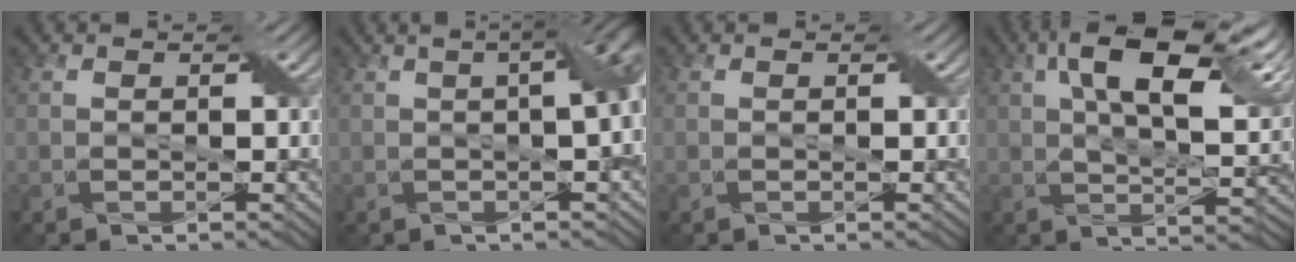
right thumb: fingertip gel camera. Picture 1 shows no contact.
{"total": 9.2, "force": [0.4, 3.7, 8.4], "torque": [-0.065, 0.028, -0.014]}
{"total": 0.0}
{"total": 14.9, "force": [6.4, 6.2, 12.0], "torque": [-0.211, 0.004, 0.098]}